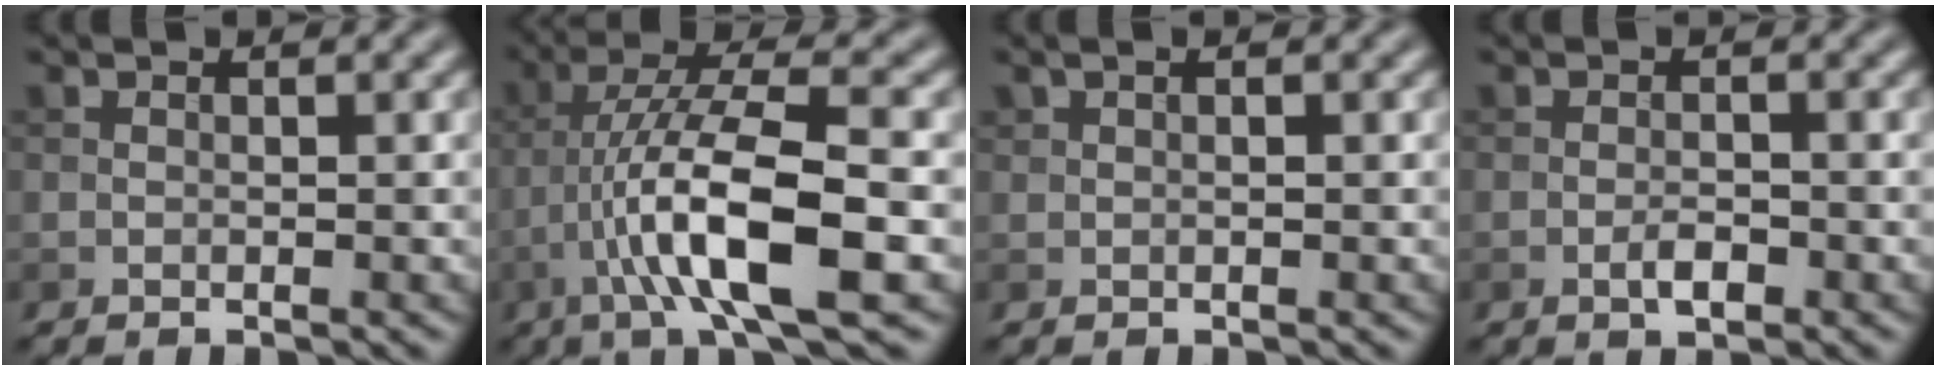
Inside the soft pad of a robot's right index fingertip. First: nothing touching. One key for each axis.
{"total": 10.1, "fx": -3.3, "fy": 2.3, "fz": 9.2, "tx": -0.157, "ty": 0.021, "tz": -0.062}
{"total": 0.6, "fx": 0.2, "fy": 0.2, "fz": 0.5, "tx": -0.012, "ty": 0.004, "tz": 0.003}
{"total": 1.8, "fx": -0.9, "fy": 0.7, "fz": 1.4, "tx": -0.023, "ty": 0.001, "tz": -0.018}